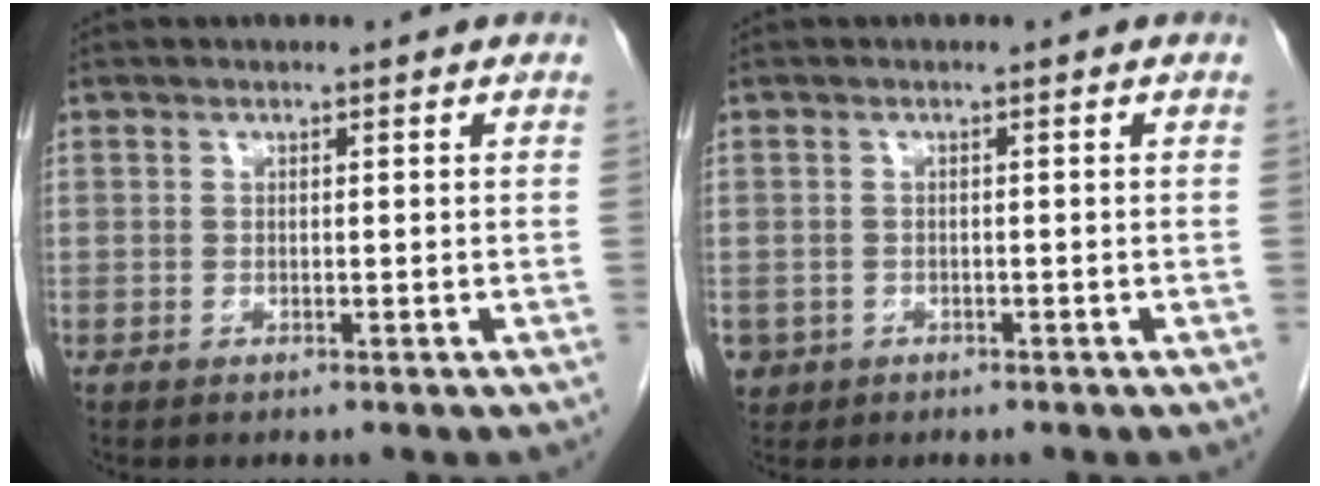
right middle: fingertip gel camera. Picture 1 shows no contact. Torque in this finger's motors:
{"motor_torque": [0.66, -0.34, 0.31, 0.01]}